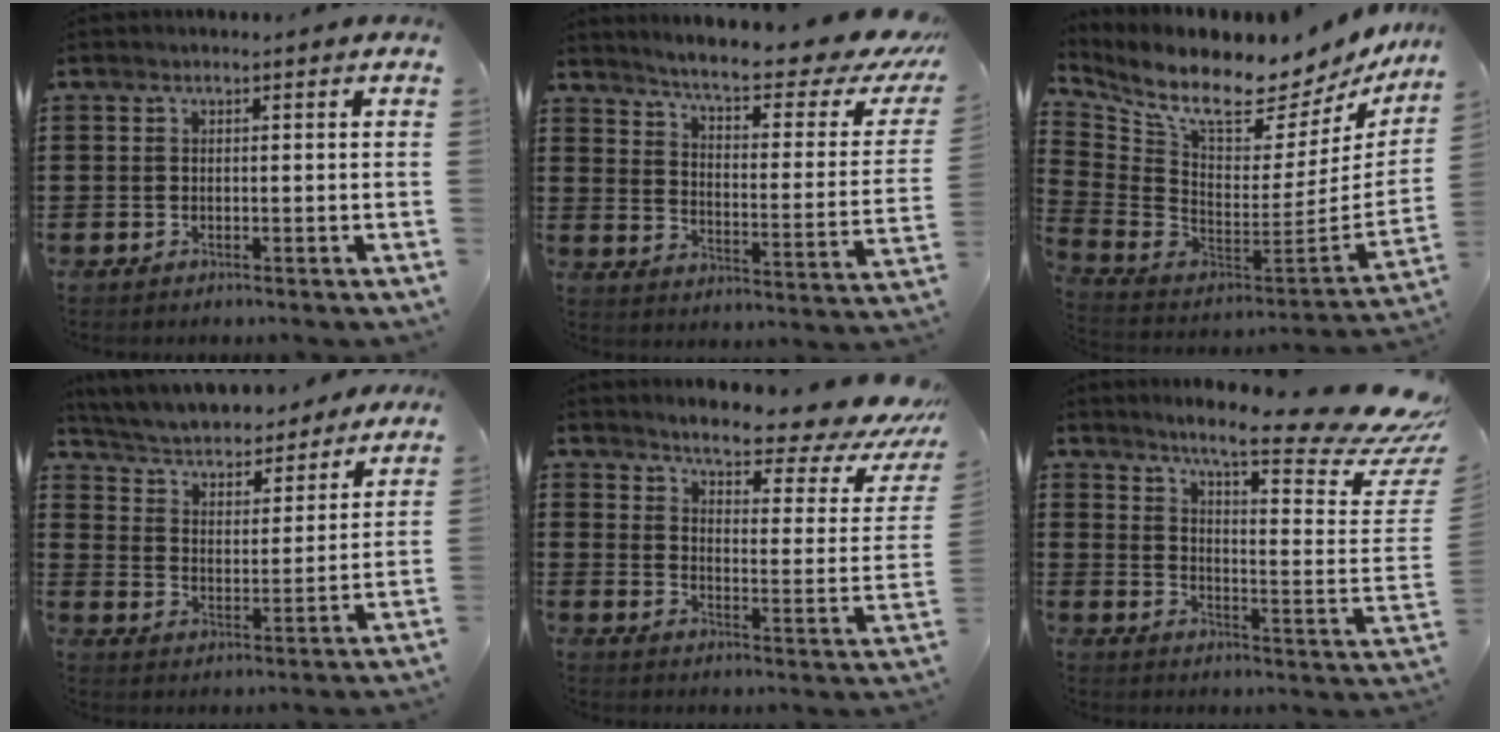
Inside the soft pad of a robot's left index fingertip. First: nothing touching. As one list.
[{"total": 7.4, "force": [6.0, 0.2, 4.3], "torque": [-0.092, -0.048, 0.093]}, {"total": 7.9, "force": [6.7, 1.4, 4.0], "torque": [-0.100, -0.077, 0.107]}, {"total": 4.5, "force": [4.3, 0.6, 1.3], "torque": [-0.047, -0.032, 0.068]}, {"total": 6.3, "force": [5.6, 0.3, 2.9], "torque": [-0.061, -0.050, 0.088]}, {"total": 11.9, "force": [9.5, 0.9, 7.0], "torque": [-0.127, -0.077, 0.154]}]